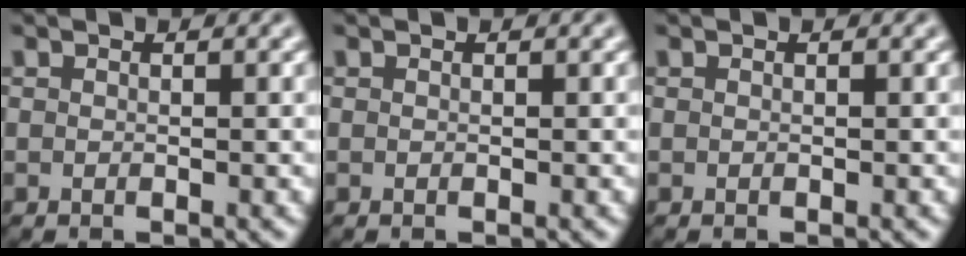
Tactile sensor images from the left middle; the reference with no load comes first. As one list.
[{"total": 0.0}, {"total": 0.0}]